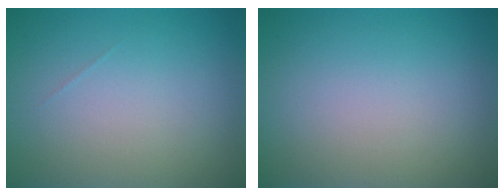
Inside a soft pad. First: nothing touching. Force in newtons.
{"total": 0.0}